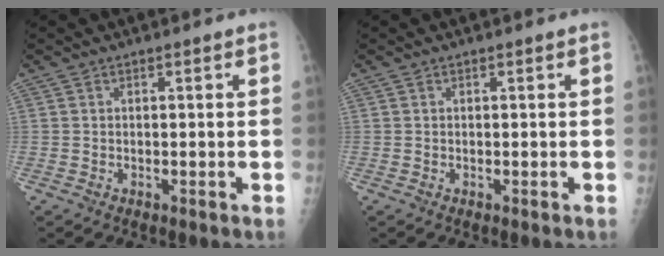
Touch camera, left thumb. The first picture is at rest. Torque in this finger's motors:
{"motor_torque": [-0.02, 0.02, 0.00, 0.00, 0.00]}